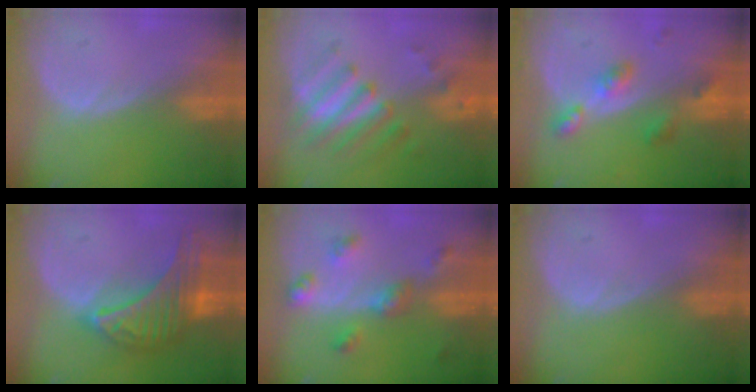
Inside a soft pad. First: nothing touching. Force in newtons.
{"total": 7.9, "press": 7.1, "slide": 3.5}
{"total": 4.8, "press": 4.8, "slide": 0.1}
{"total": 9.9, "press": 9.9, "slide": 0.6}
{"total": 5.2, "press": 5.2, "slide": 0.2}
{"total": 0.0}